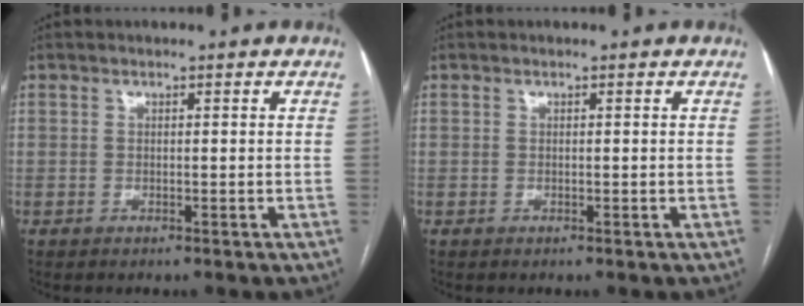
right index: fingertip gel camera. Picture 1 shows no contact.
{"total": 0.0}